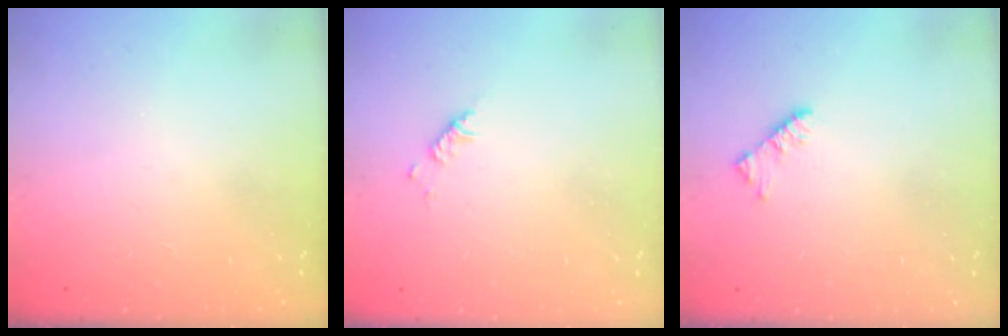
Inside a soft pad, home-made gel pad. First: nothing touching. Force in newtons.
{"total": 2.9, "press": 2.9, "slide": 0.6}
{"total": 3.3, "press": 3.2, "slide": 0.6}